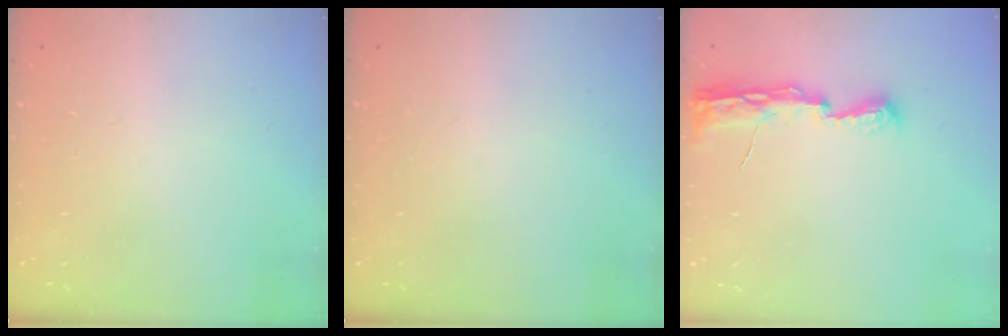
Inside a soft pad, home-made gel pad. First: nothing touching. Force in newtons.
{"total": 0.0}
{"total": 8.2, "press": 8.2, "slide": 1.0}